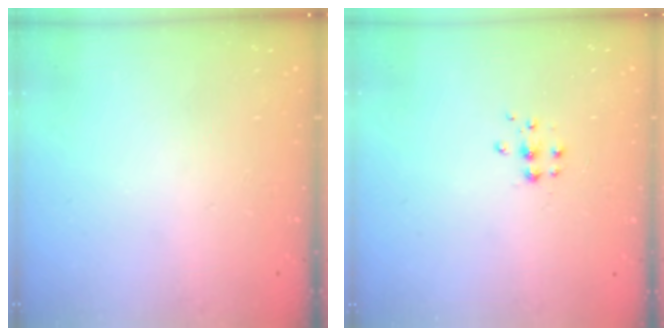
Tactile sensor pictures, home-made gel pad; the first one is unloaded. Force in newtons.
{"total": 5.3, "press": 5.3, "slide": 0.5}